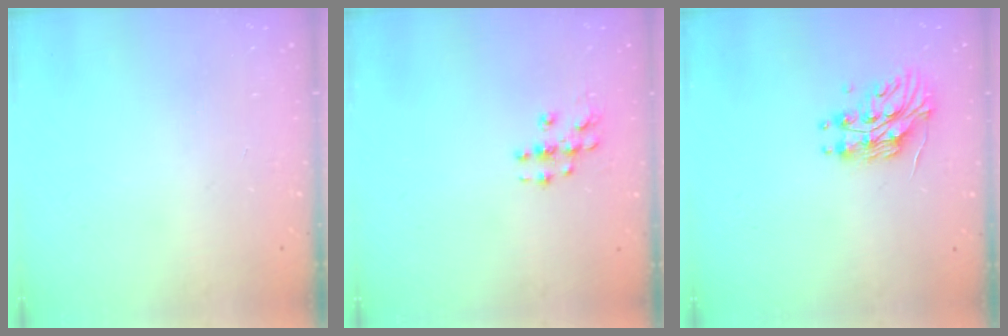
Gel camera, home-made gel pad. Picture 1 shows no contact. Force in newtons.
{"total": 5.4, "press": 5.4, "slide": 0.5}
{"total": 11.8, "press": 11.8, "slide": 0.6}